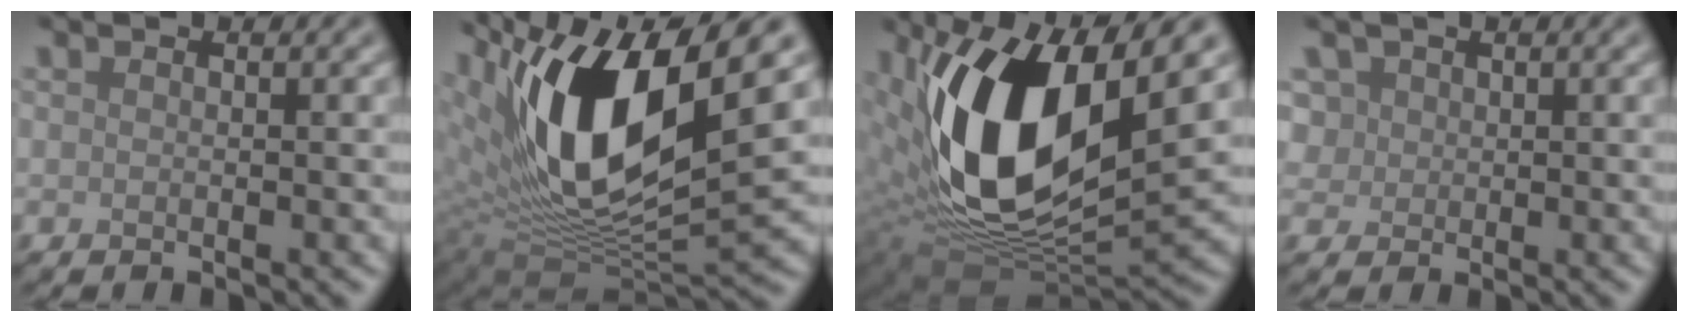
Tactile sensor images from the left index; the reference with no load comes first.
{"total": 13.8, "force": [5.3, 5.6, 11.4], "torque": [-0.206, -0.007, 0.100]}
{"total": 14.0, "force": [3.2, 6.9, 11.7], "torque": [-0.221, -0.012, 0.056]}
{"total": 3.3, "force": [1.4, 2.7, 1.3], "torque": [-0.032, 0.013, 0.028]}